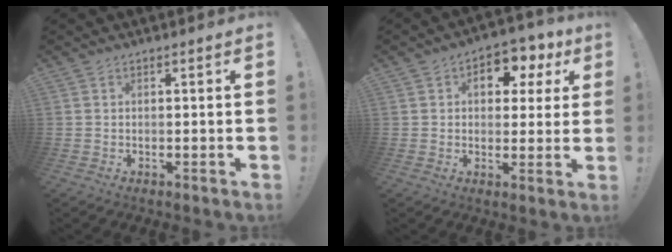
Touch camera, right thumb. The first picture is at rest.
{"total": 9.0, "force": [3.2, 6.2, 5.7], "torque": [-0.070, -0.010, 0.057]}